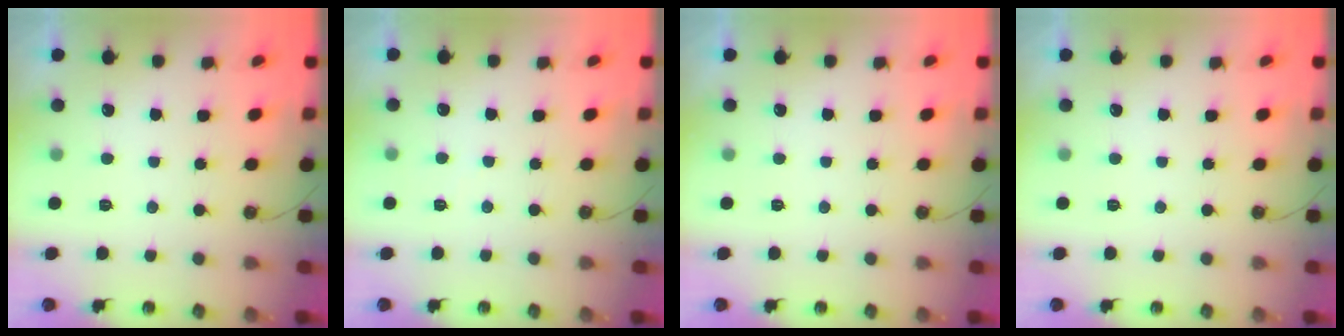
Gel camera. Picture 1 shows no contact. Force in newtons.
{"total": 2.4, "press": 2.4, "slide": 0.4}
{"total": 0.0}
{"total": 0.0}